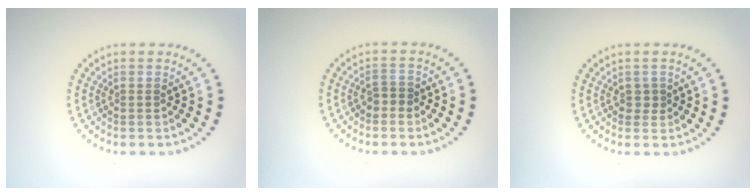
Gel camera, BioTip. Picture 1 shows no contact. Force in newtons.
{"total": 1.2, "press": 1.0, "slide": 0.7}
{"total": 1.0, "press": 0.9, "slide": 0.4}